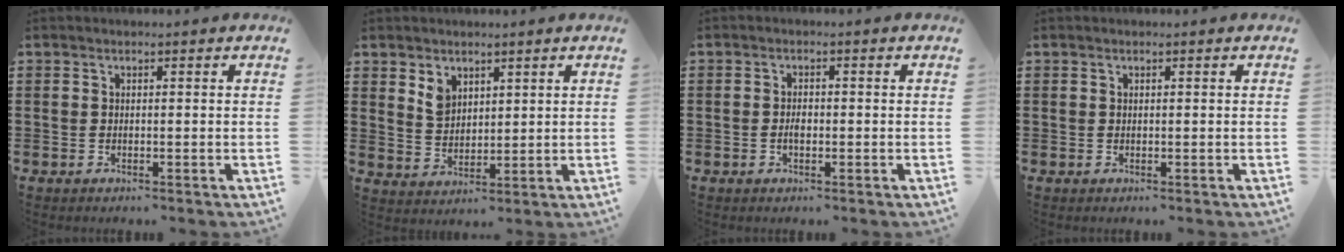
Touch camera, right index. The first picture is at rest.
{"total": 3.8, "force": [2.5, 2.5, 1.3], "torque": [-0.035, 0.008, 0.049]}
{"total": 1.7, "force": [-0.3, 0.8, 1.5], "torque": [-0.027, 0.001, -0.006]}
{"total": 0.0}